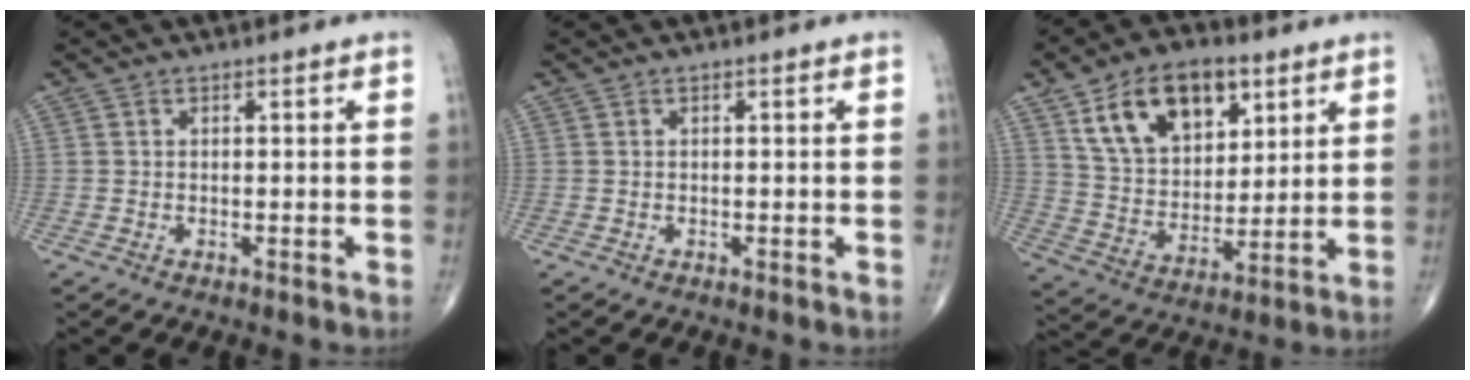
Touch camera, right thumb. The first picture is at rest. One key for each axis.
{"total": 0.0}
{"total": 17.3, "fx": 8.3, "fy": 10.5, "fz": 11.0, "tx": -0.146, "ty": -0.029, "tz": 0.154}